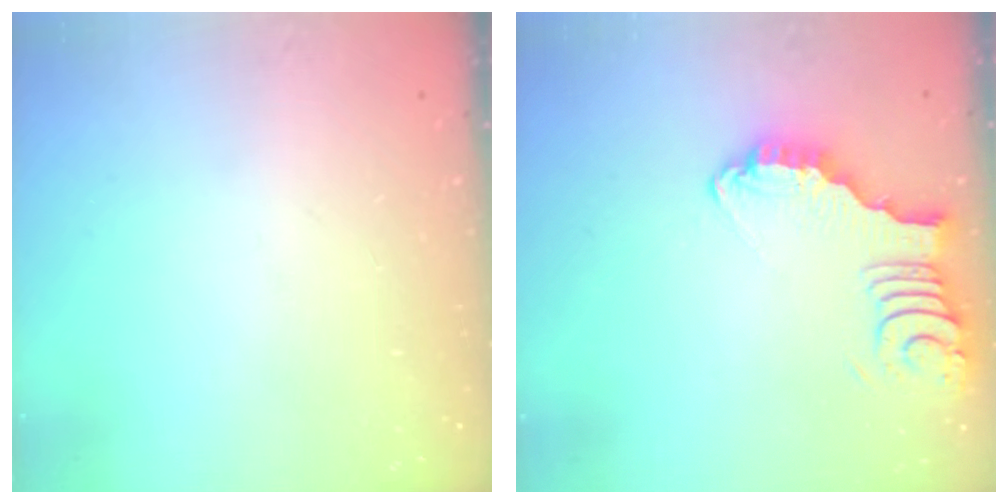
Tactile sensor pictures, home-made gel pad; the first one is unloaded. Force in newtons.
{"total": 3.8, "press": 3.7, "slide": 0.3}